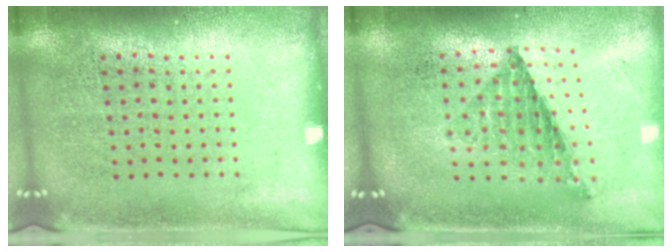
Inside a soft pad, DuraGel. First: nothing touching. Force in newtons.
{"total": 0.7, "press": 0.7, "slide": 0.0}